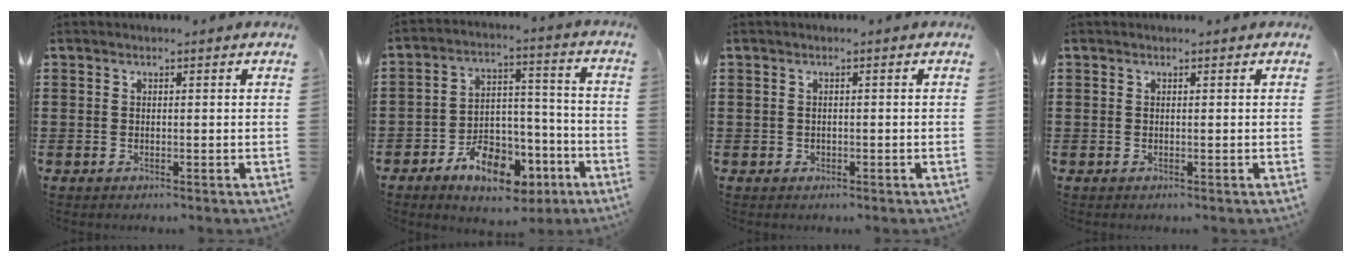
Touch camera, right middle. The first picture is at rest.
{"total": 9.6, "force": [-5.9, 5.3, 5.5], "torque": [-0.090, 0.028, -0.096]}
{"total": 0.5, "force": [0.0, 0.5, 0.1], "torque": [-0.004, 0.004, -0.001]}
{"total": 0.0}